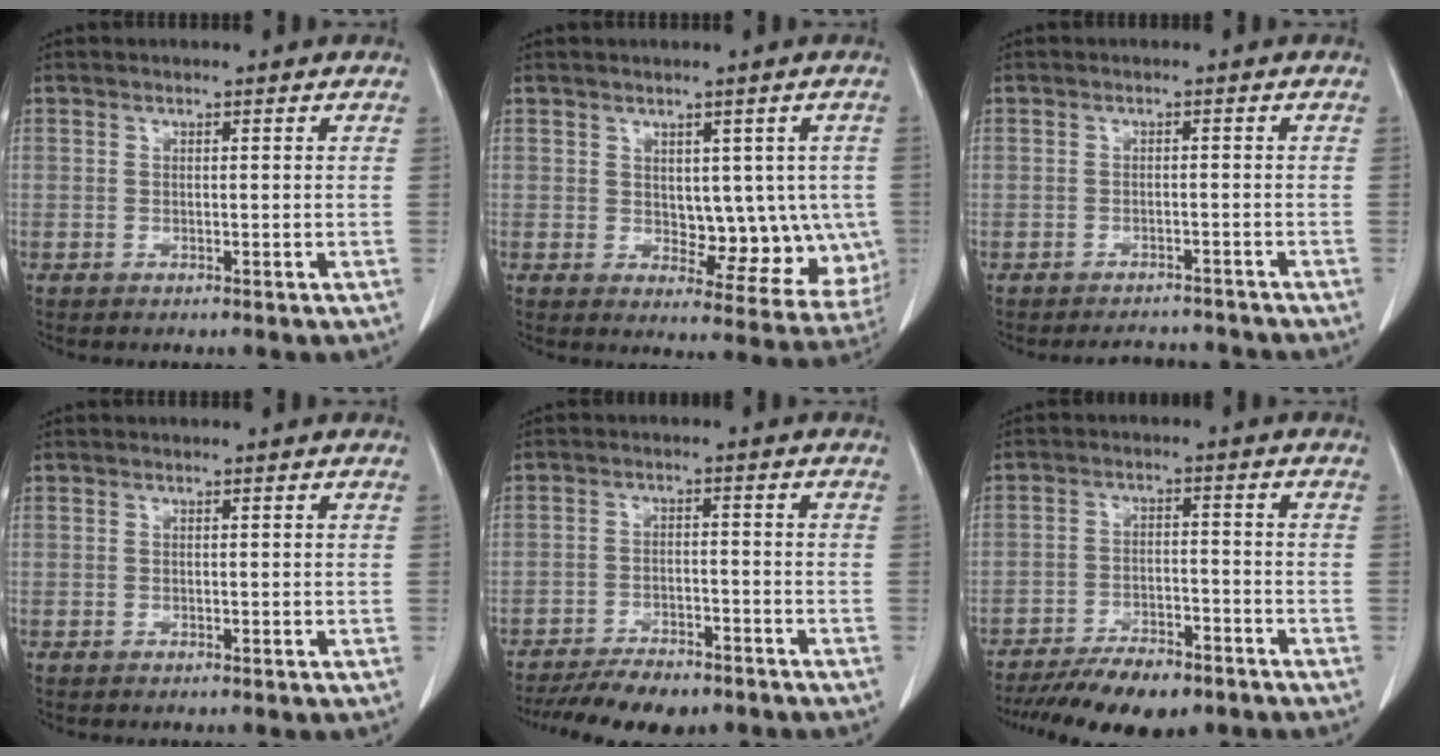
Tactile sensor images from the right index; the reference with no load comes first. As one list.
[{"total": 9.4, "force": [0.5, 5.6, 7.5], "torque": [-0.072, 0.004, 0.025]}, {"total": 4.3, "force": [-4.1, 1.3, -0.2], "torque": [0.007, 0.001, -0.056]}, {"total": 0.0}, {"total": 10.8, "force": [-8.9, 3.7, 4.8], "torque": [-0.066, -0.005, -0.135]}, {"total": 11.8, "force": [-9.3, 3.9, 6.1], "torque": [-0.090, -0.009, -0.145]}]